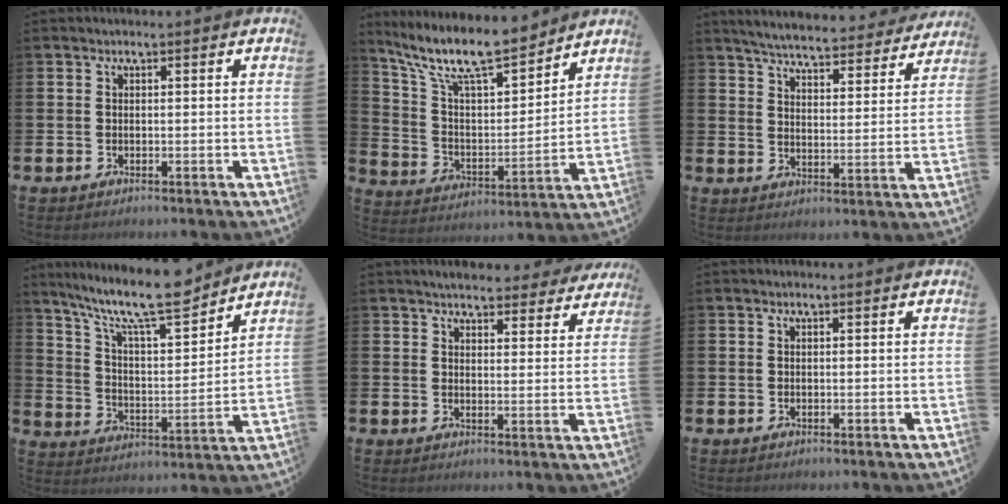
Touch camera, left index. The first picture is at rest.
{"total": 11.9, "force": [10.3, 2.8, 5.4], "torque": [-0.142, -0.060, 0.180]}
{"total": 5.7, "force": [5.5, 0.5, 1.5], "torque": [-0.048, -0.038, 0.091]}
{"total": 12.8, "force": [10.7, 2.3, 6.6], "torque": [-0.141, -0.064, 0.183]}
{"total": 4.5, "force": [4.3, 1.0, 0.7], "torque": [-0.019, -0.023, 0.075]}
{"total": 0.0}